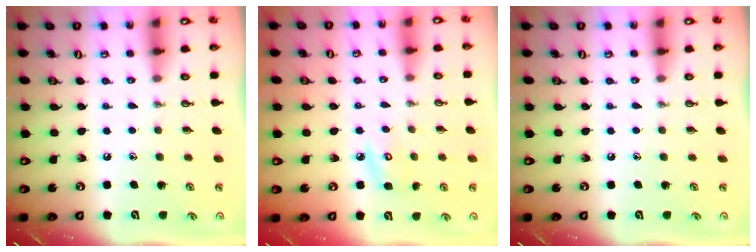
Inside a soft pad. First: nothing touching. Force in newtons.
{"total": 6.1, "press": 6.1, "slide": 0.5}
{"total": 0.0}